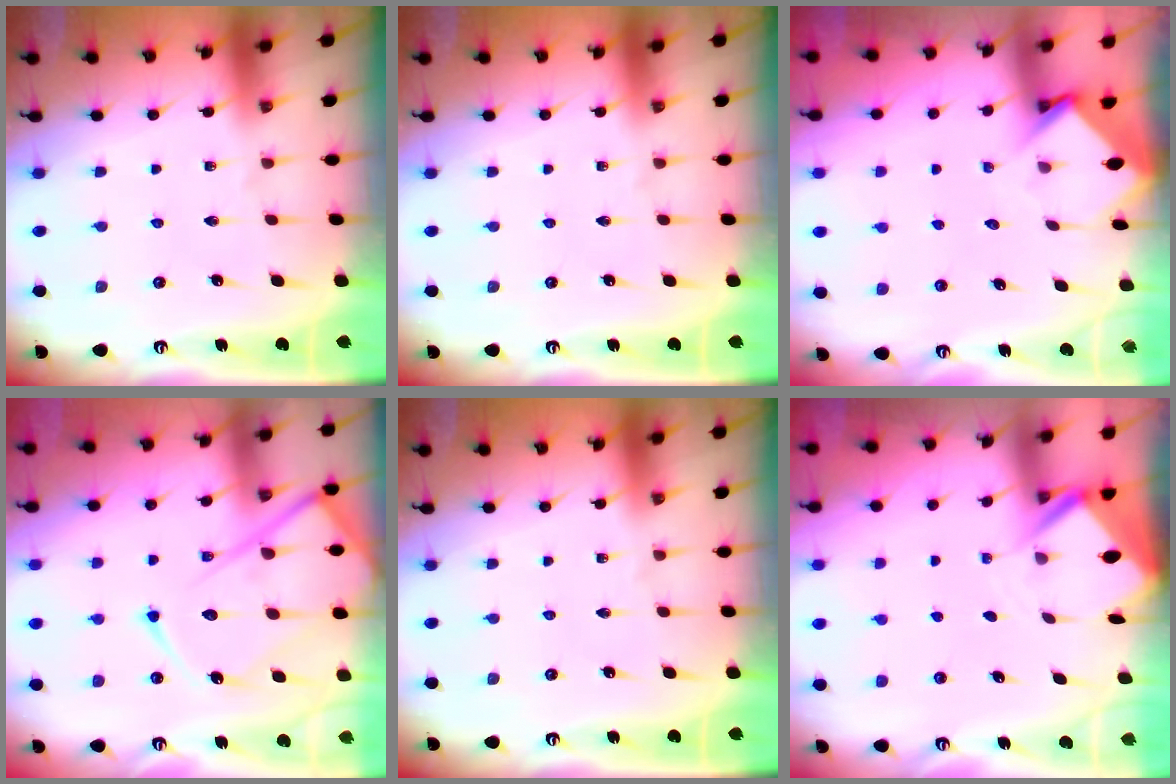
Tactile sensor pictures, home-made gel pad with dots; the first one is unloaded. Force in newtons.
{"total": 0.0}
{"total": 3.5, "press": 3.5, "slide": 0.3}
{"total": 17.6, "press": 17.5, "slide": 1.8}
{"total": 0.0}
{"total": 3.0, "press": 2.9, "slide": 0.3}